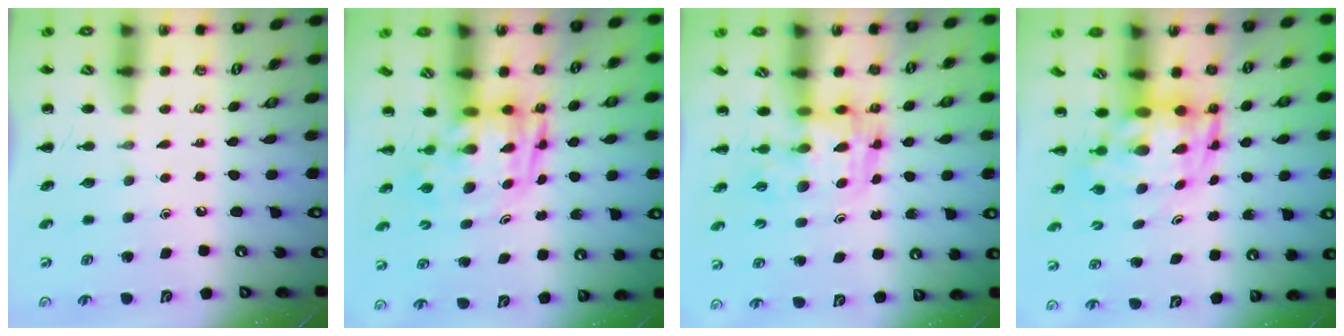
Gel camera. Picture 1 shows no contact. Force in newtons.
{"total": 3.2, "press": 3.1, "slide": 0.7}
{"total": 3.6, "press": 3.5, "slide": 0.6}
{"total": 4.6, "press": 4.4, "slide": 1.2}